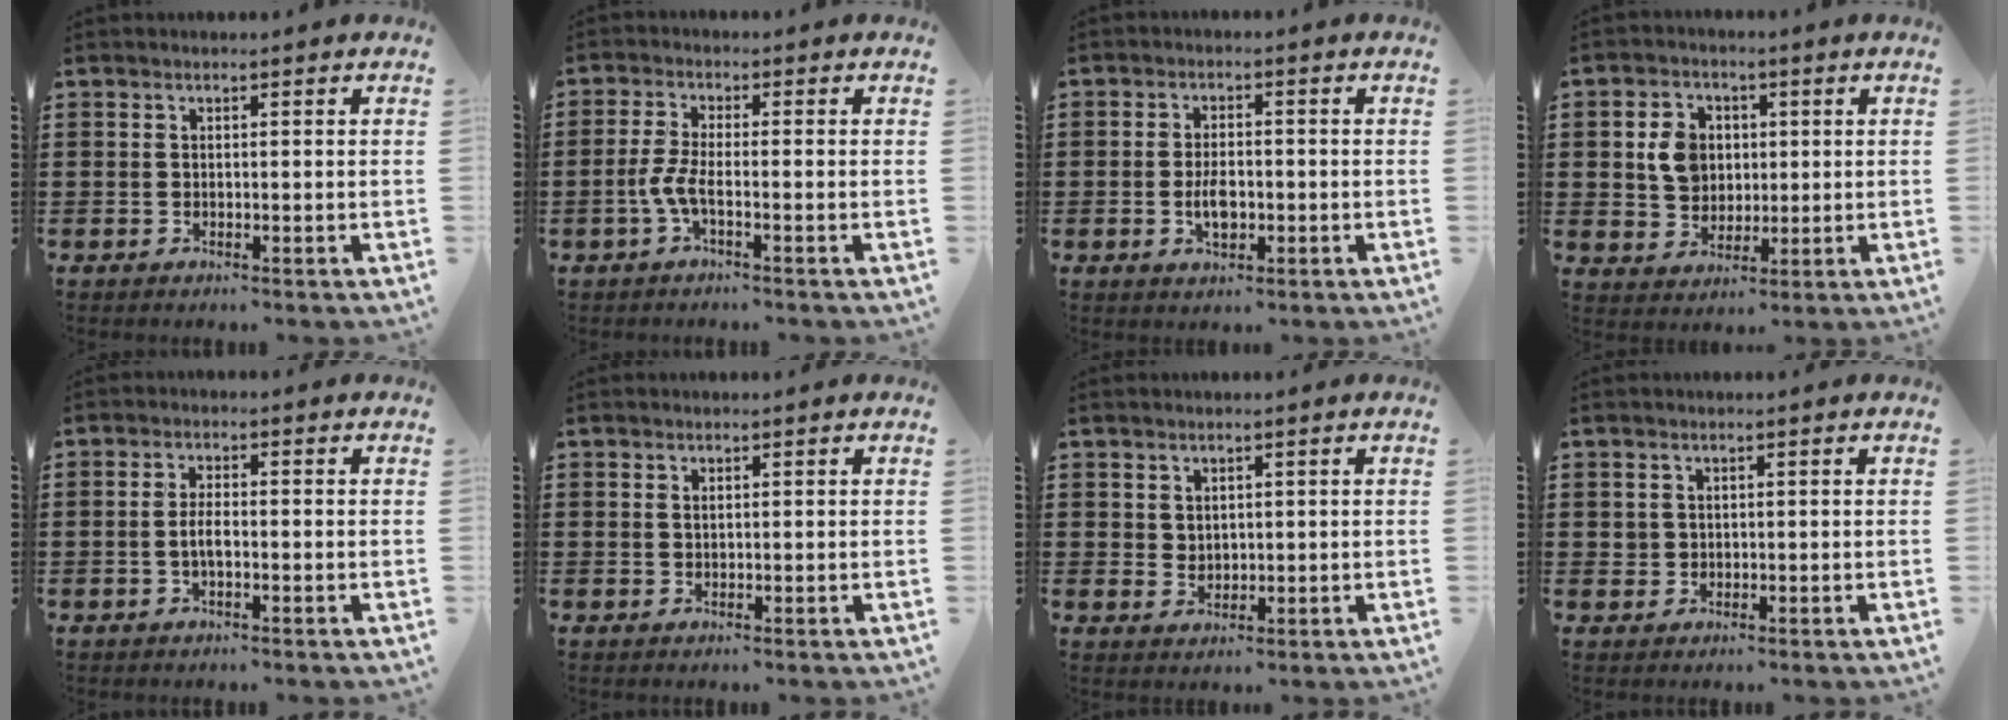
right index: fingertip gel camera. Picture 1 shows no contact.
{"total": 4.0, "force": [-1.6, 0.8, 3.6], "torque": [-0.090, -0.007, -0.037]}
{"total": 4.2, "force": [-1.0, 2.1, 3.6], "torque": [-0.069, 0.002, -0.018]}
{"total": 6.2, "force": [1.0, 5.3, 3.2], "torque": [-0.078, 0.013, 0.012]}
{"total": 2.5, "force": [-0.6, 0.8, 2.3], "torque": [-0.057, -0.001, -0.017]}
{"total": 0.6, "force": [0.3, 0.3, 0.4], "torque": [-0.009, 0.001, 0.005]}
{"total": 1.9, "force": [1.4, 1.3, 0.2], "torque": [-0.008, 0.007, 0.027]}
{"total": 1.2, "force": [0.3, 1.1, 0.2], "torque": [-0.006, 0.006, 0.005]}